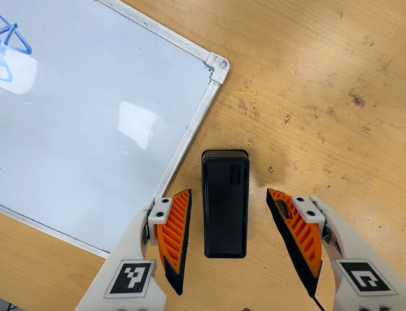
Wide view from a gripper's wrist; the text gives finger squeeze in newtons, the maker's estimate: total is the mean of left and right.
{"total": 0.0}